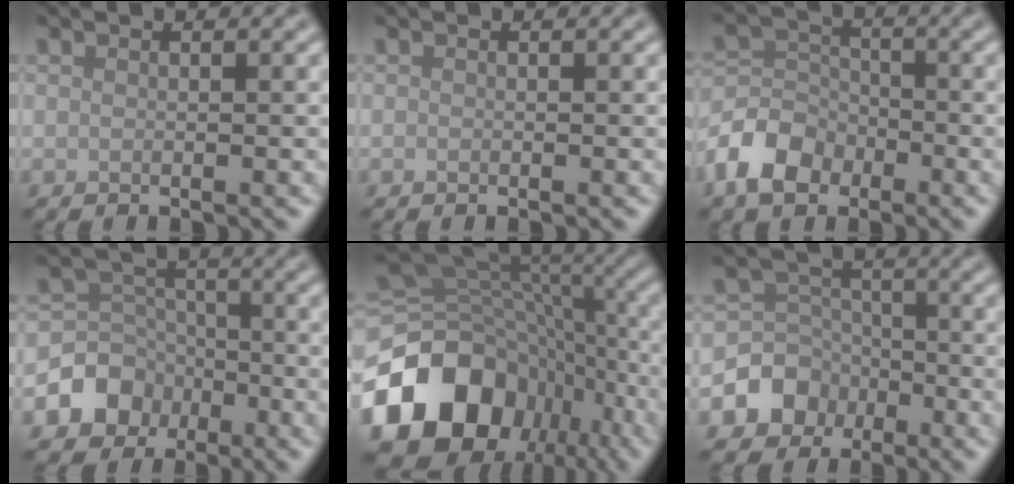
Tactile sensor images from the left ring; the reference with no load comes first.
{"total": 0.0}
{"total": 4.9, "force": [-2.8, 3.5, 2.1], "torque": [-0.043, 0.002, -0.067]}
{"total": 5.9, "force": [-2.7, 5.0, 1.5], "torque": [-0.013, 0.010, -0.073]}
{"total": 17.5, "force": [-7.6, 13.0, 8.8], "torque": [-0.179, -0.006, -0.116]}
{"total": 5.4, "force": [-2.4, 4.6, 1.2], "torque": [-0.003, 0.011, -0.070]}